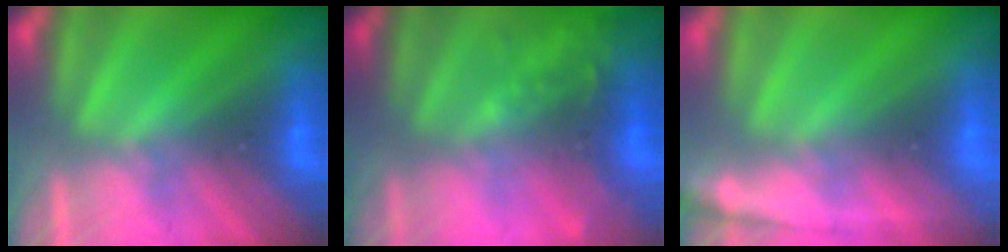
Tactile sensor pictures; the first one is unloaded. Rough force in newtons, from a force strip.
{"total": 1.9}
{"total": 1.4}